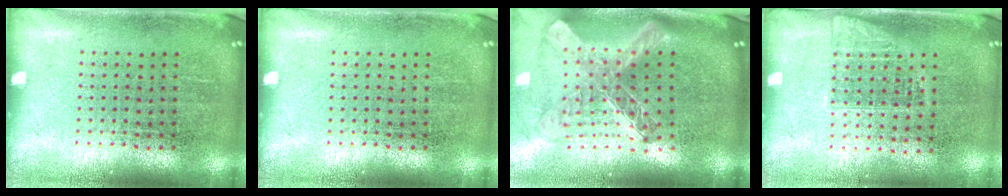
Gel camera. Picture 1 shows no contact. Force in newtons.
{"total": 0.0}
{"total": 2.8, "press": 2.1, "slide": 1.9}
{"total": 1.1, "press": 0.9, "slide": 0.6}